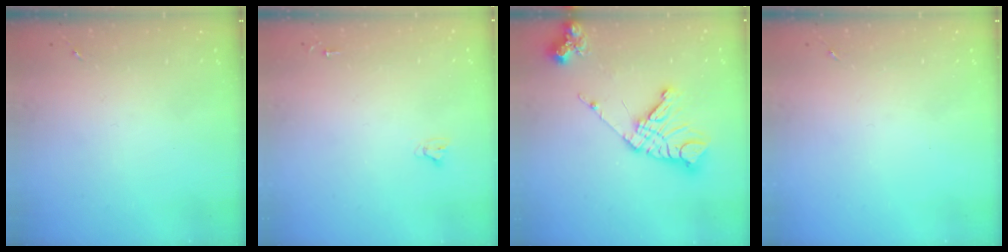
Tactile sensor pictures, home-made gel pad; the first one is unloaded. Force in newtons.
{"total": 2.0, "press": 2.0, "slide": 0.2}
{"total": 16.4, "press": 16.3, "slide": 1.9}
{"total": 0.0}